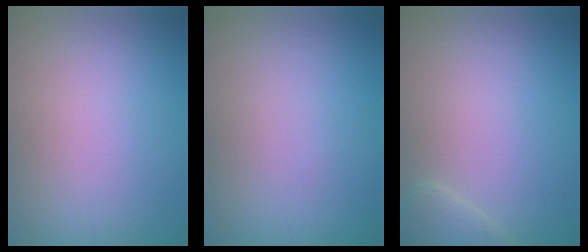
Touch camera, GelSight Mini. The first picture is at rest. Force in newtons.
{"total": 0.0}
{"total": 1.6, "press": 1.6, "slide": 0.2}